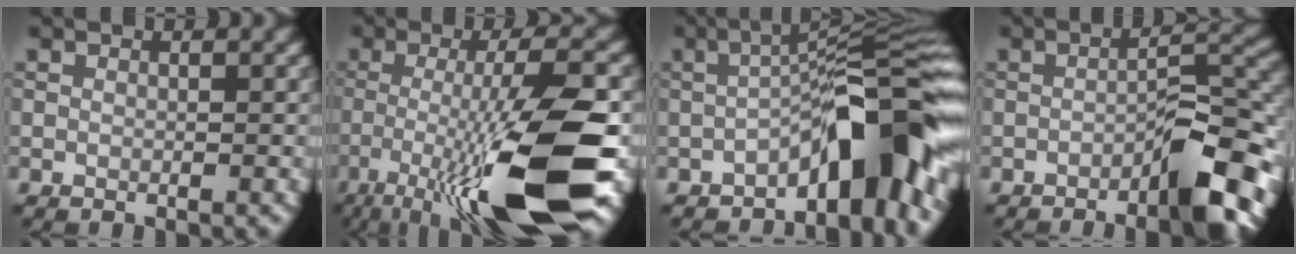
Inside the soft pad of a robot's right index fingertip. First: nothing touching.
{"total": 11.8, "force": [-4.4, 2.1, 10.8], "torque": [-0.173, 0.000, -0.082]}
{"total": 9.1, "force": [-4.0, 2.5, 7.8], "torque": [-0.086, 0.024, -0.074]}
{"total": 7.7, "force": [-3.9, 2.0, 6.3], "torque": [-0.079, 0.019, -0.060]}